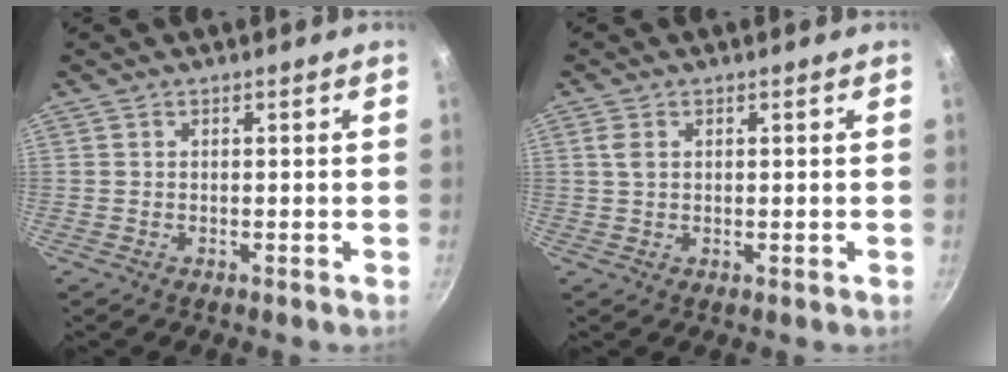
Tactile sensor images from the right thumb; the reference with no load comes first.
{"total": 2.0, "force": [0.7, 1.2, 1.5], "torque": [-0.030, 0.004, 0.013]}